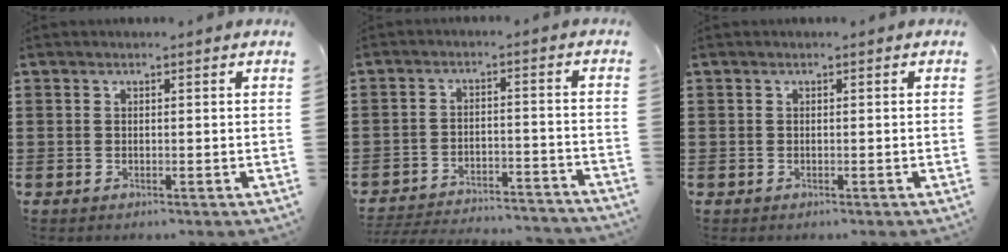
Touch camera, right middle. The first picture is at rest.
{"total": 4.8, "force": [-4.7, 0.3, 0.8], "torque": [-0.021, 0.000, -0.097]}
{"total": 0.0}